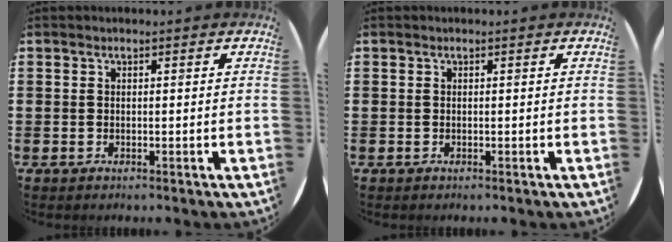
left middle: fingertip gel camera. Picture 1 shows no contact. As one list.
[{"total": 0.0}]